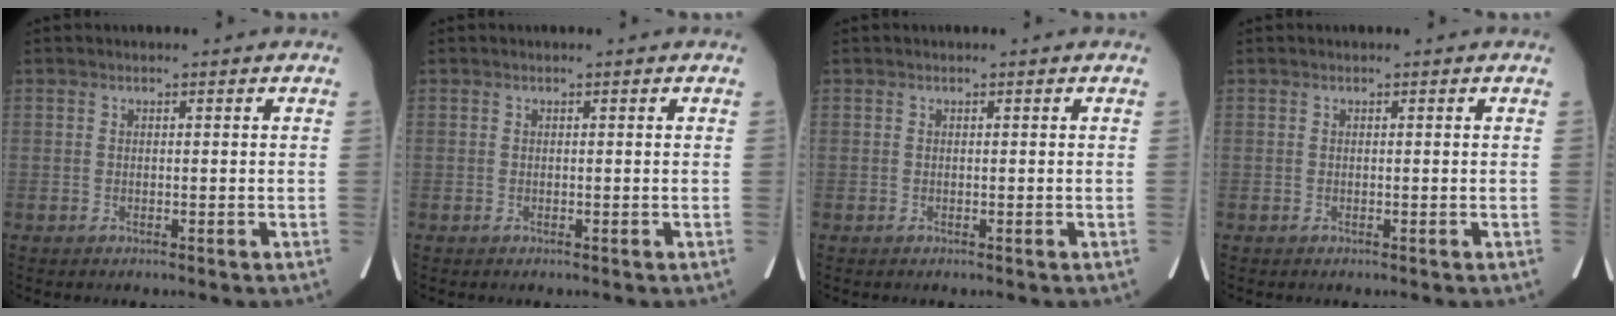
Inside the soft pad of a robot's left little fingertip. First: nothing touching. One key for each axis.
{"total": 0.0}
{"total": 0.0}
{"total": 0.0}